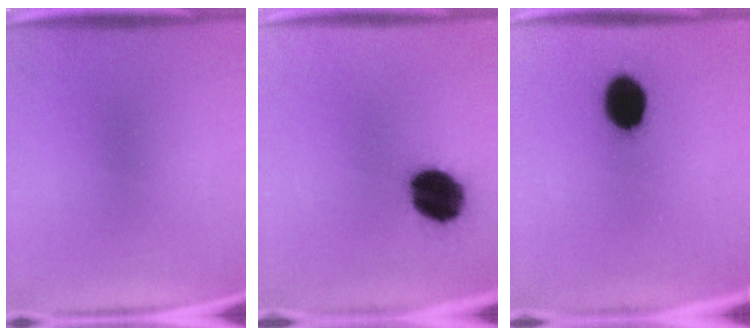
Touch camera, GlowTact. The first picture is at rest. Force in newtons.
{"total": 16.6}
{"total": 13.2}